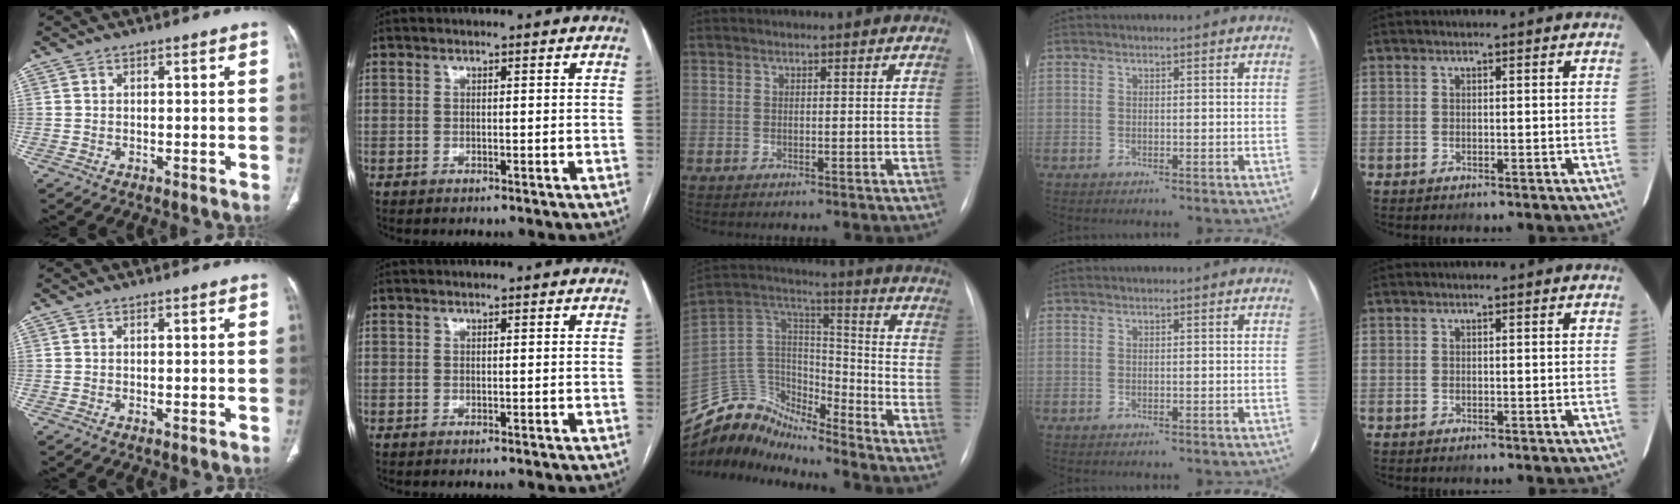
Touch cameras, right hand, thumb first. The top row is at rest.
{"thumb": {"total": 0.6, "force": [-0.4, 0.1, 0.4], "torque": [-0.008, 0.000, -0.005]}, "index": {"total": 0.7, "force": [-0.6, -0.1, 0.2], "torque": [-0.002, 0.000, -0.010]}, "middle": {"total": 11.6, "force": [-11.1, 3.4, 0.2], "torque": [-0.010, 0.086, -0.213]}}